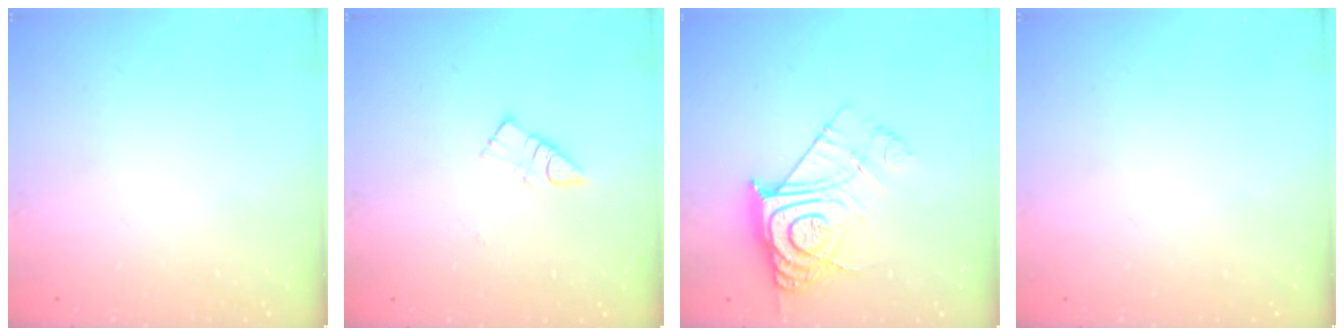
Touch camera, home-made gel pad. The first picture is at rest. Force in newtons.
{"total": 5.9, "press": 5.9, "slide": 0.1}
{"total": 15.3, "press": 15.2, "slide": 1.1}
{"total": 0.0}